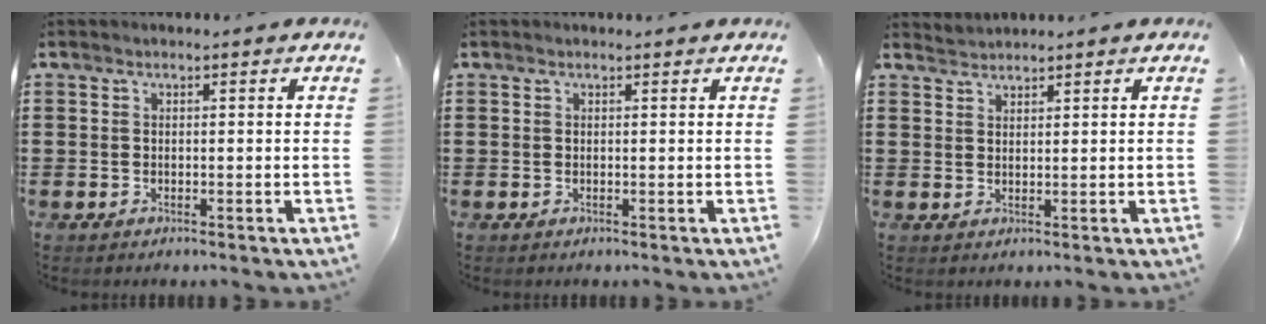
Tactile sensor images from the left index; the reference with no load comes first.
{"total": 0.0}
{"total": 1.6, "force": [1.5, -0.1, -0.3], "torque": [0.001, 0.001, 0.032]}